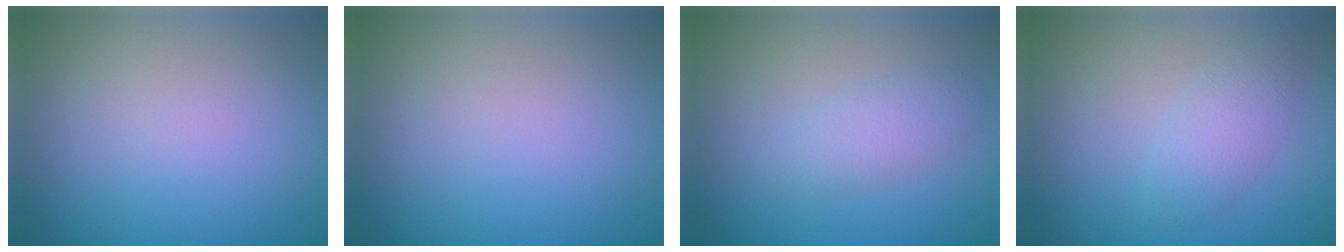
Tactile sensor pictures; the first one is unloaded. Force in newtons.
{"total": 0.0}
{"total": 2.2, "press": 2.2, "slide": 0.2}
{"total": 2.5, "press": 2.5, "slide": 0.1}